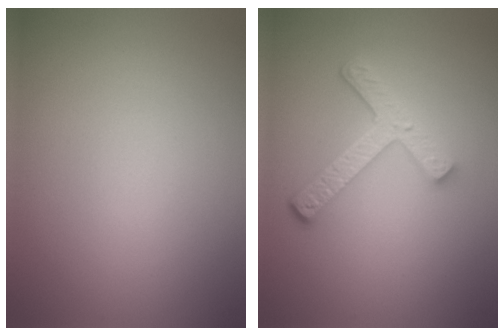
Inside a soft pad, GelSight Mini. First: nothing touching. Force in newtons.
{"total": 4.3, "press": 3.3, "slide": 2.8}